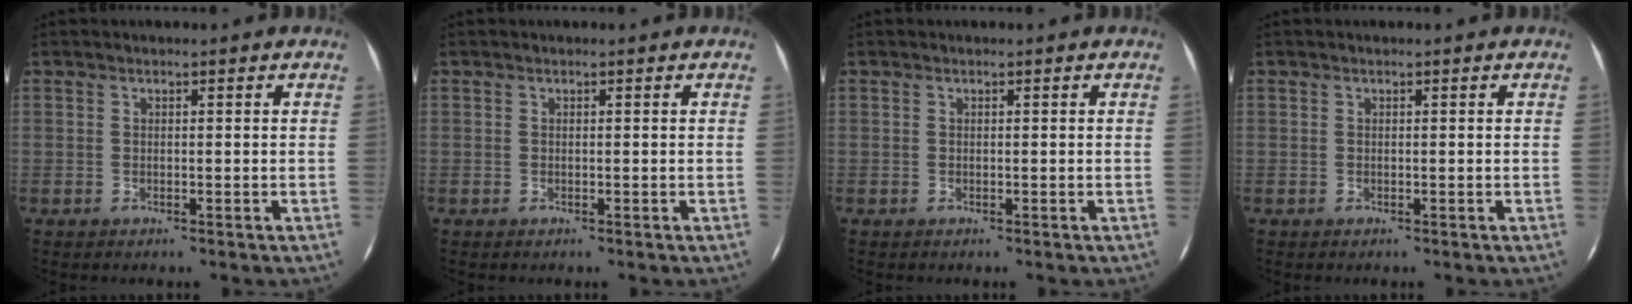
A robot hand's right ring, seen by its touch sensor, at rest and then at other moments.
{"total": 0.0}
{"total": 0.0}
{"total": 0.0}